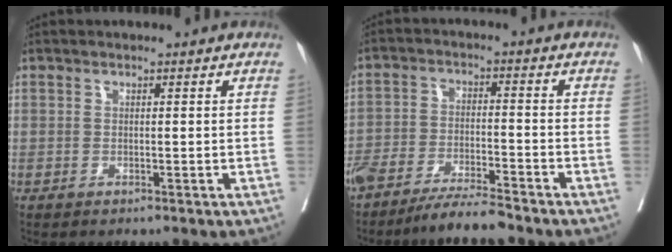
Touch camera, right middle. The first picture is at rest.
{"total": 8.4, "force": [-7.4, 0.5, 4.0], "torque": [-0.065, -0.015, -0.130]}